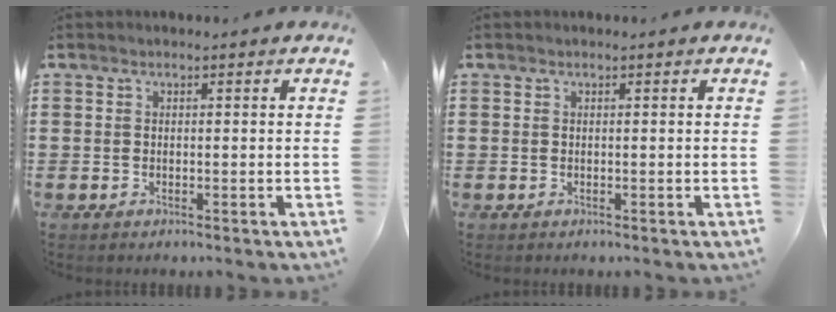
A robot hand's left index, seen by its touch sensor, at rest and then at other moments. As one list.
[{"total": 0.0}]